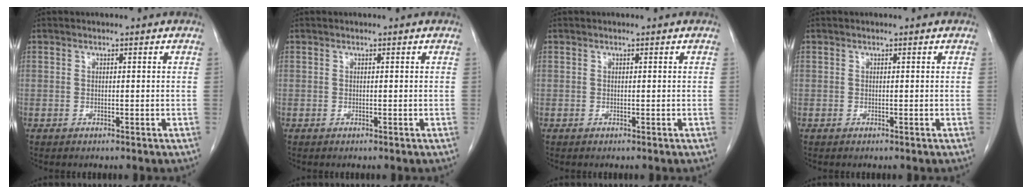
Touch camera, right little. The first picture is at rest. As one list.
[{"total": 0.0}, {"total": 0.0}, {"total": 0.0}]